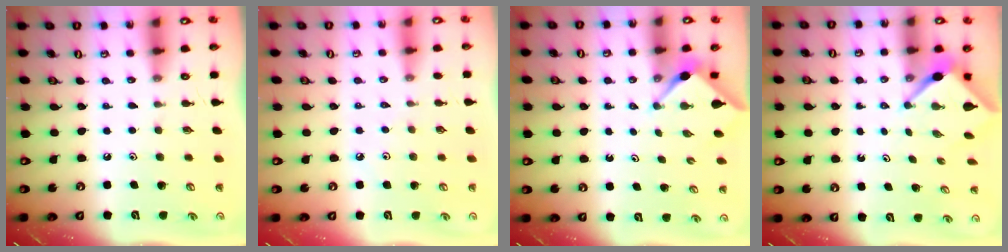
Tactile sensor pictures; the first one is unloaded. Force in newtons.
{"total": 2.0, "press": 2.0, "slide": 0.5}
{"total": 3.0, "press": 3.0, "slide": 0.4}
{"total": 3.3, "press": 3.3, "slide": 0.2}